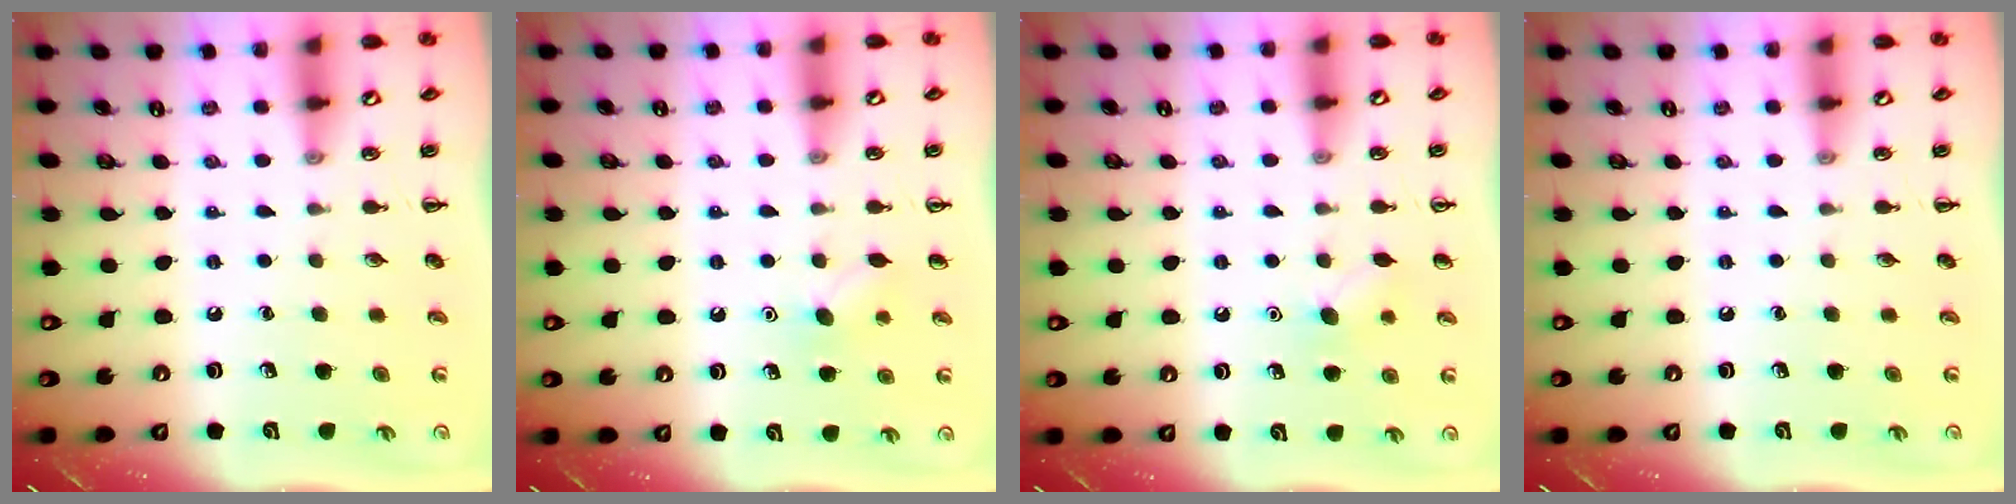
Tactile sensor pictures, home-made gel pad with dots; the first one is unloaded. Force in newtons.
{"total": 5.6, "press": 5.4, "slide": 1.7}
{"total": 5.6, "press": 5.3, "slide": 1.6}
{"total": 0.0}